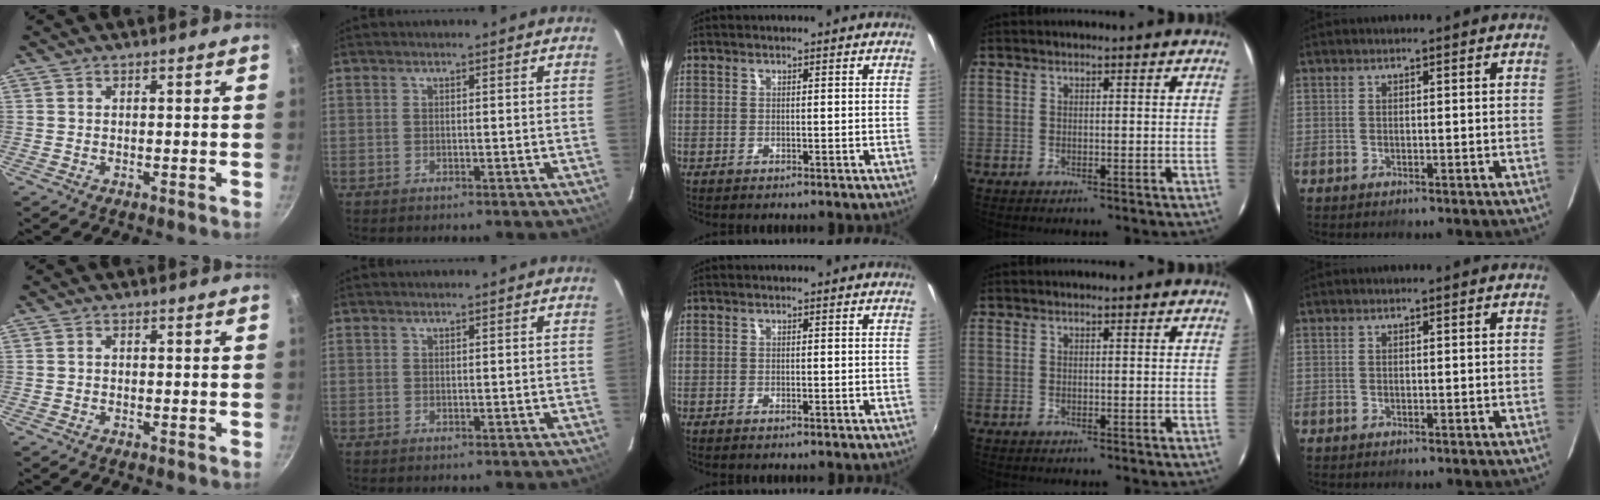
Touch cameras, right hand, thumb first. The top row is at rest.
{"thumb": {"total": 0.7, "force": [-0.3, 0.5, 0.3], "torque": [-0.008, 0.004, -0.004]}, "middle": {"total": 0.5, "force": [0.0, -0.1, 0.5], "torque": [-0.006, -0.004, -0.002]}}